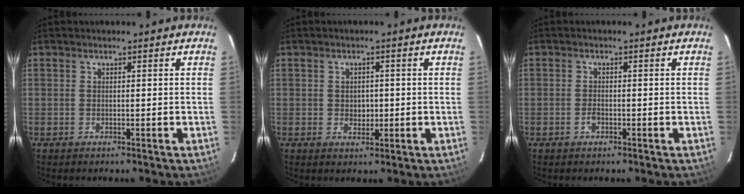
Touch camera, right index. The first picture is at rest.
{"total": 2.6, "force": [-0.2, 2.2, 1.3], "torque": [-0.021, 0.002, 0.000]}
{"total": 1.2, "force": [-0.7, 0.7, 0.7], "torque": [-0.017, 0.000, -0.014]}